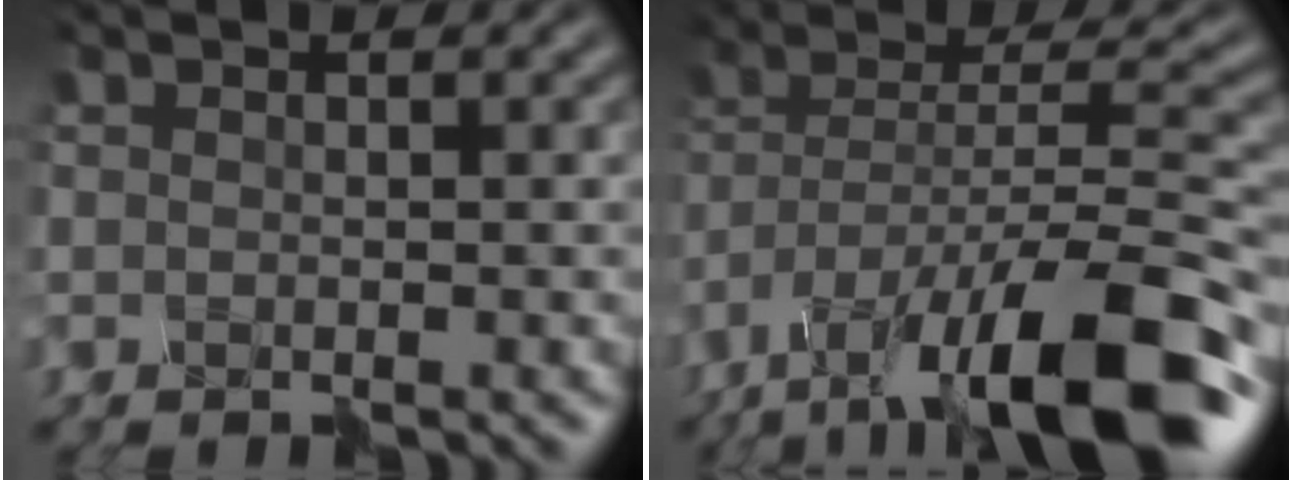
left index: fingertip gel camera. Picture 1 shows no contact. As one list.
[{"total": 14.1, "force": [-10.4, 3.3, 8.8], "torque": [-0.169, 0.003, -0.176]}]